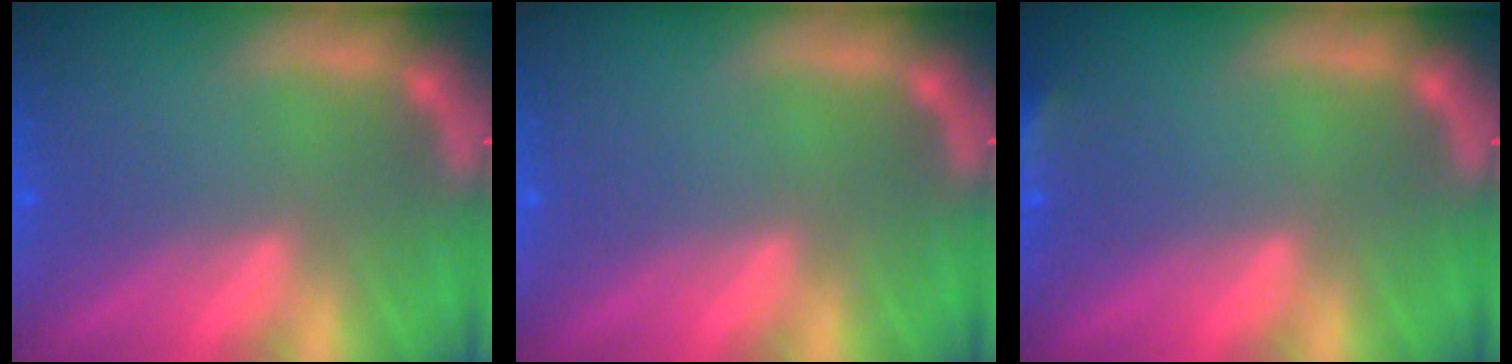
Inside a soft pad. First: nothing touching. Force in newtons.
{"total": 0.0}
{"total": 1.9}